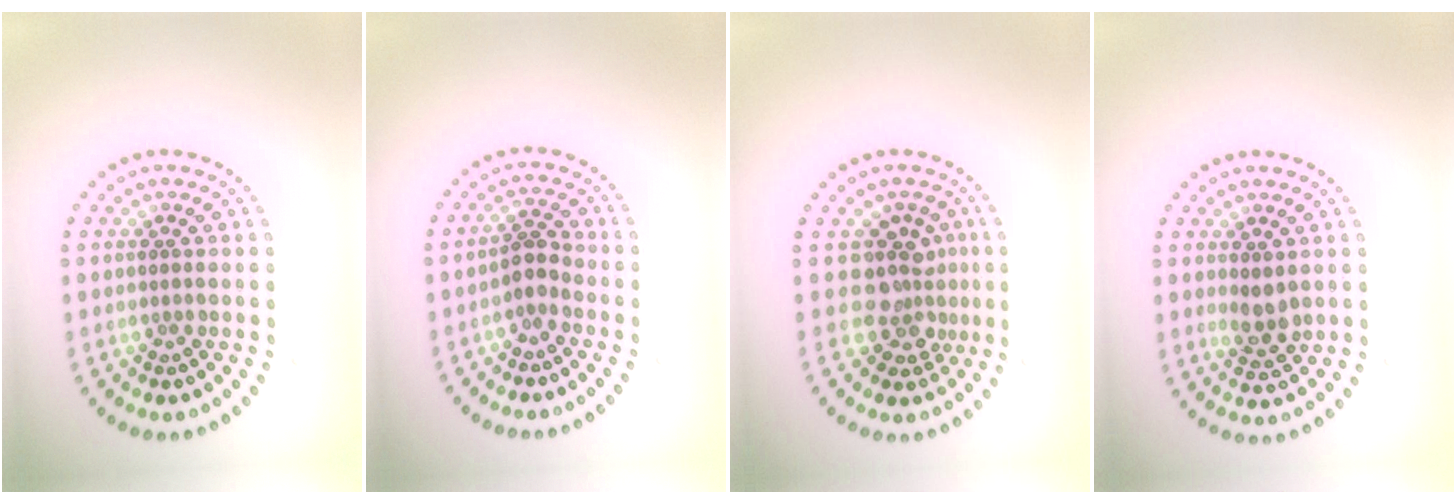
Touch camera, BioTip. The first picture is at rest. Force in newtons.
{"total": 1.8, "press": 1.5, "slide": 1.0}
{"total": 3.6, "press": 2.7, "slide": 2.4}
{"total": 2.0, "press": 1.9, "slide": 0.6}